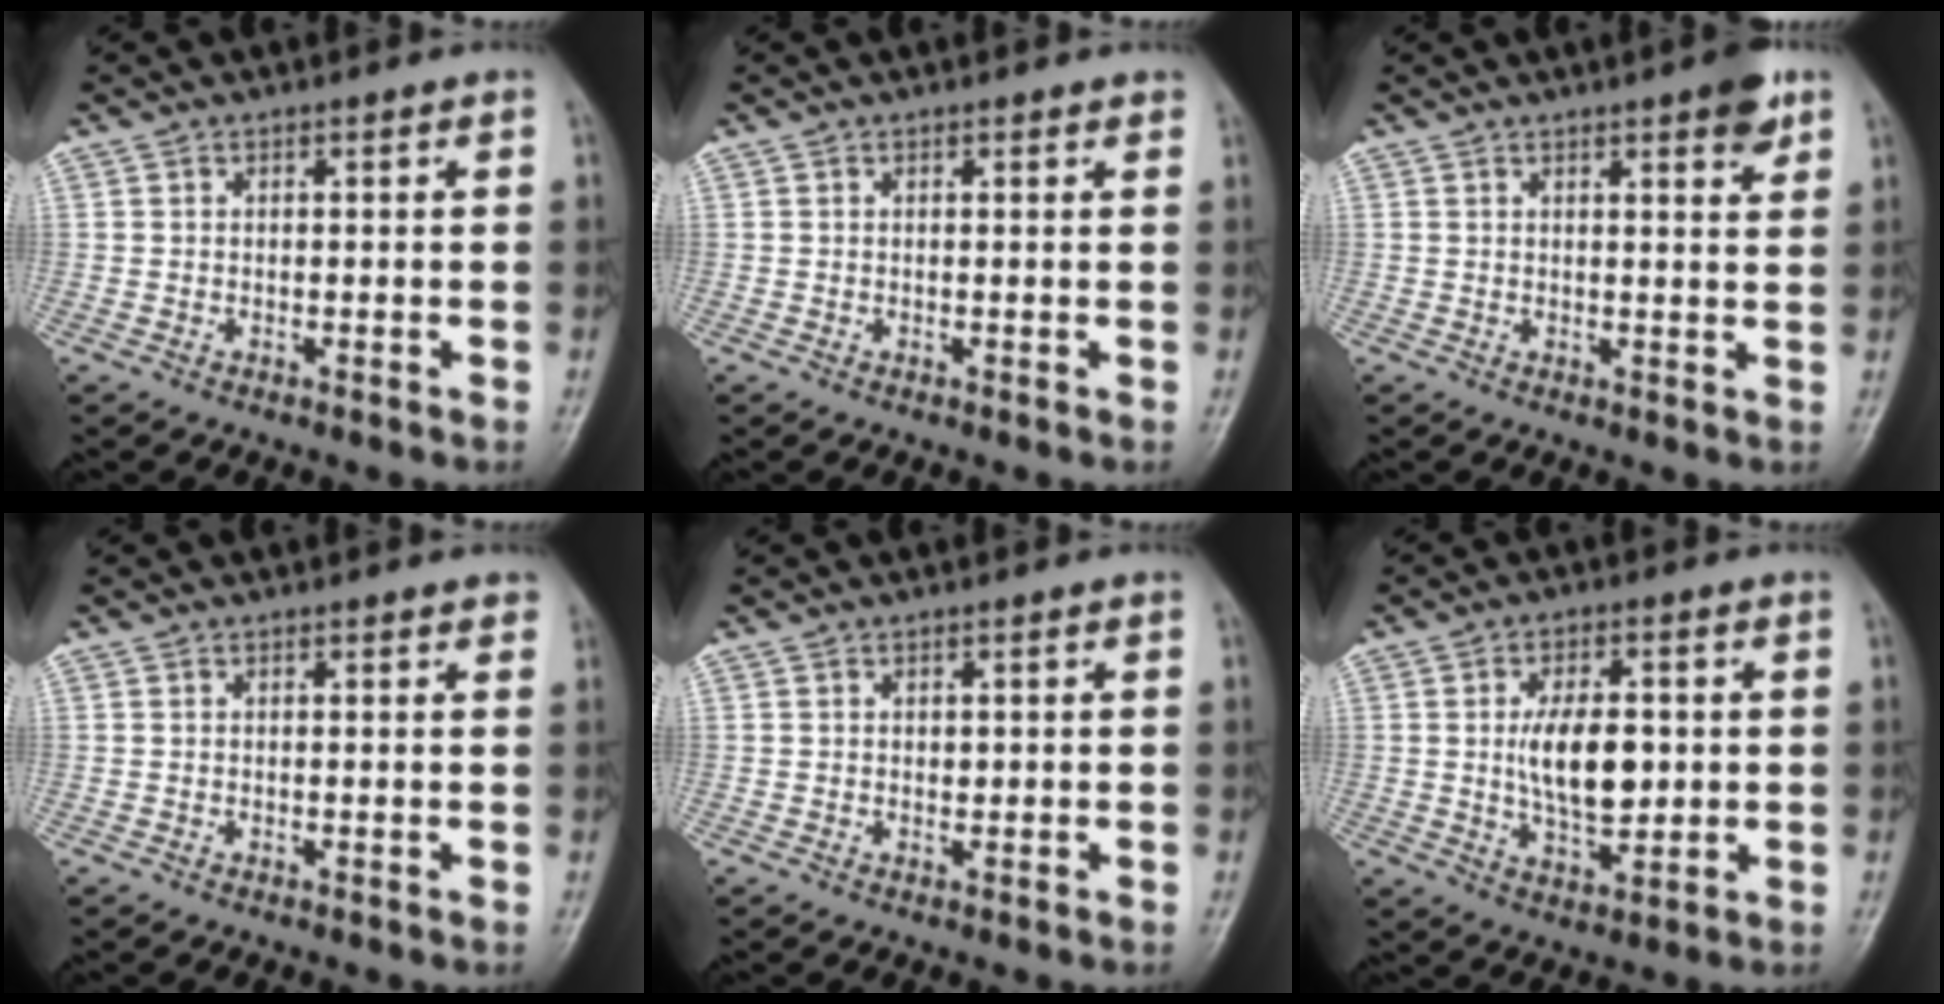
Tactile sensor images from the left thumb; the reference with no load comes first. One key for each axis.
{"total": 0.6, "fx": 0.5, "fy": 0.2, "fz": 0.4, "tx": -0.006, "ty": 0.000, "tz": 0.004}
{"total": 4.9, "fx": 2.9, "fy": 1.2, "fz": 3.7, "tx": -0.041, "ty": -0.013, "tz": 0.034}
{"total": 1.2, "fx": 0.9, "fy": 0.5, "fz": 0.7, "tx": -0.004, "ty": -0.001, "tz": 0.006}
{"total": 0.9, "fx": 0.3, "fy": 0.6, "fz": 0.5, "tx": -0.004, "ty": 0.000, "tz": 0.005}
{"total": 10.7, "fx": 0.7, "fy": 5.6, "fz": 9.1, "tx": -0.139, "ty": -0.011, "tz": 0.017}